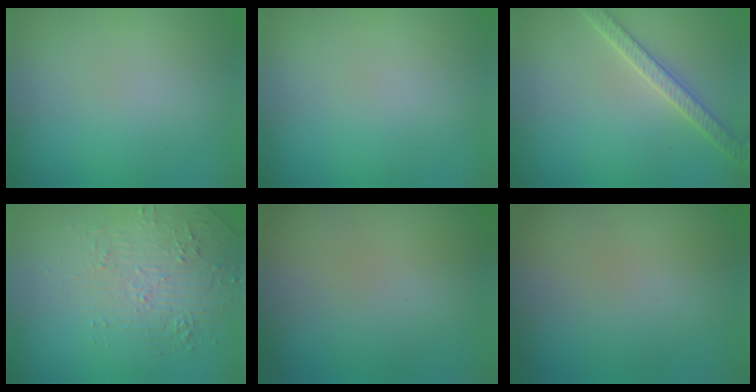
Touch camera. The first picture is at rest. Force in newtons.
{"total": 0.0}
{"total": 3.1, "press": 2.9, "slide": 0.9}
{"total": 2.1, "press": 1.5, "slide": 1.5}
{"total": 0.0}
{"total": 0.0}